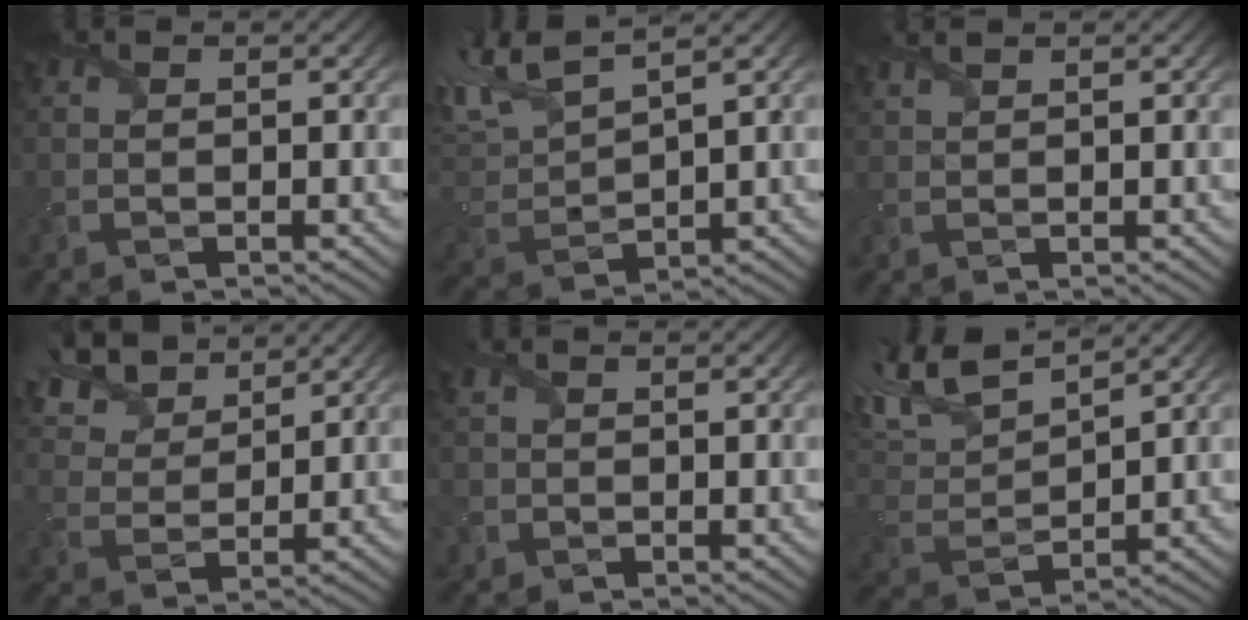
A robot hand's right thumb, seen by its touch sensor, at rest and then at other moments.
{"total": 9.5, "force": [6.5, 2.9, 6.3], "torque": [-0.173, 0.028, 0.123]}
{"total": 1.4, "force": [1.3, 0.0, 0.6], "torque": [-0.015, 0.003, 0.028]}
{"total": 10.3, "force": [7.6, 4.4, 5.3], "torque": [-0.159, 0.028, 0.134]}
{"total": 1.8, "force": [-0.1, 1.8, 0.2], "torque": [-0.020, 0.000, -0.006]}
{"total": 11.5, "force": [8.3, 3.9, 6.9], "torque": [-0.190, 0.030, 0.157]}